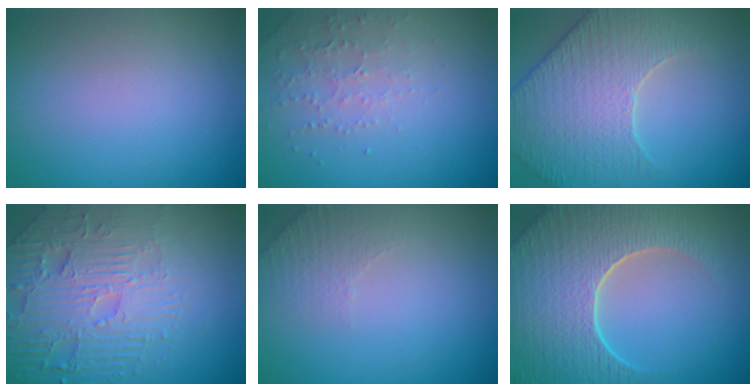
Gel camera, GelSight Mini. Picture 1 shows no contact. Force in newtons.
{"total": 2.2, "press": 2.1, "slide": 0.6}
{"total": 5.0, "press": 4.9, "slide": 0.8}
{"total": 6.7, "press": 5.2, "slide": 4.2}
{"total": 2.1, "press": 2.0, "slide": 0.5}
{"total": 9.3, "press": 6.6, "slide": 6.5}